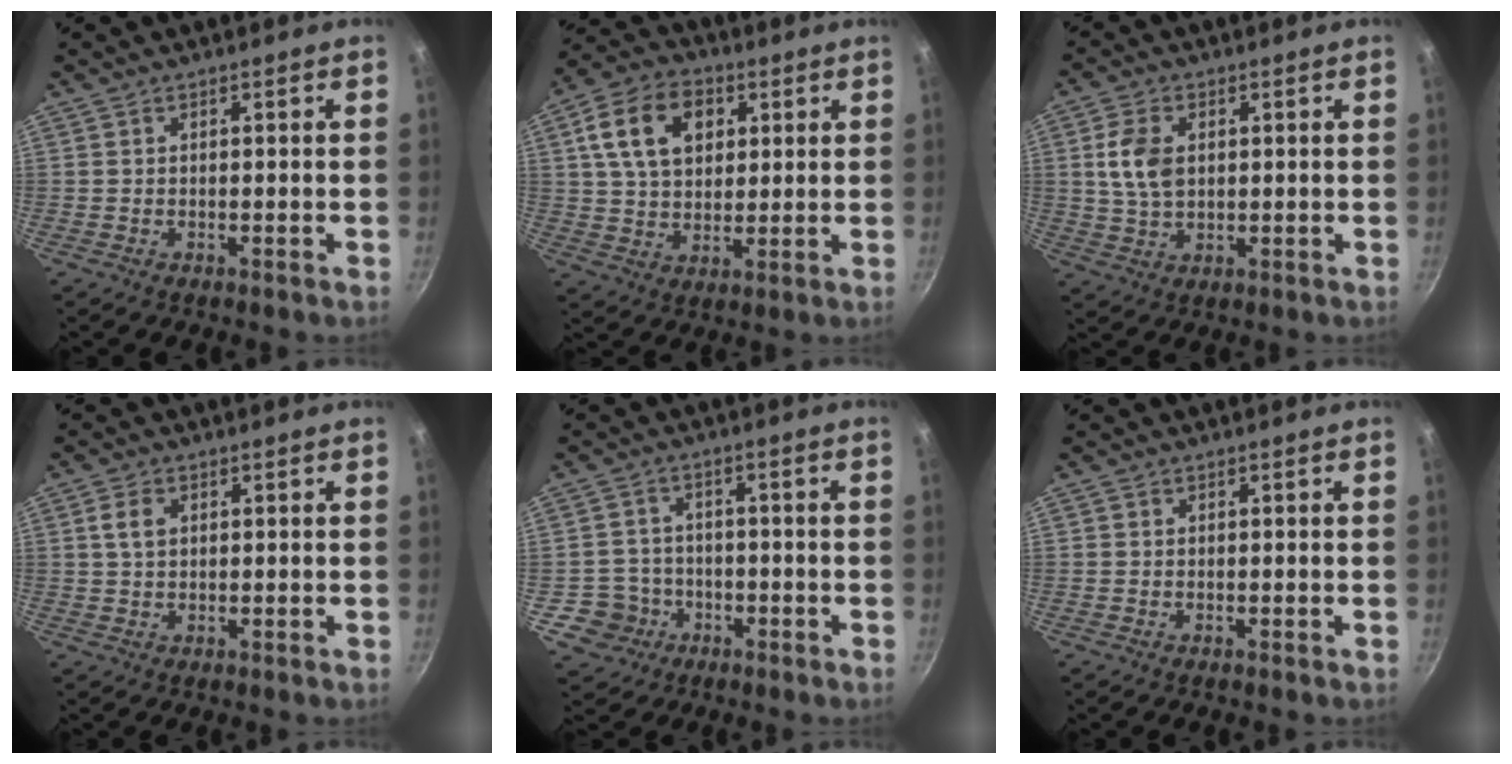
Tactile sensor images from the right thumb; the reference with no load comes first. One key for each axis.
{"total": 14.1, "fx": 4.5, "fy": 9.8, "fz": 9.0, "tx": -0.139, "ty": 0.004, "tz": 0.069}
{"total": 7.4, "fx": 1.4, "fy": 4.9, "fz": 5.4, "tx": -0.095, "ty": -0.001, "tz": 0.027}
{"total": 3.3, "fx": 0.9, "fy": 2.4, "fz": 2.2, "tx": -0.034, "ty": 0.004, "tz": 0.015}
{"total": 6.4, "fx": -2.4, "fy": 5.9, "fz": 0.6, "tx": 0.016, "ty": 0.031, "tz": -0.040}
{"total": 0.7, "fx": -0.2, "fy": 0.6, "fz": 0.1, "tx": 0.000, "ty": 0.001, "tz": -0.004}